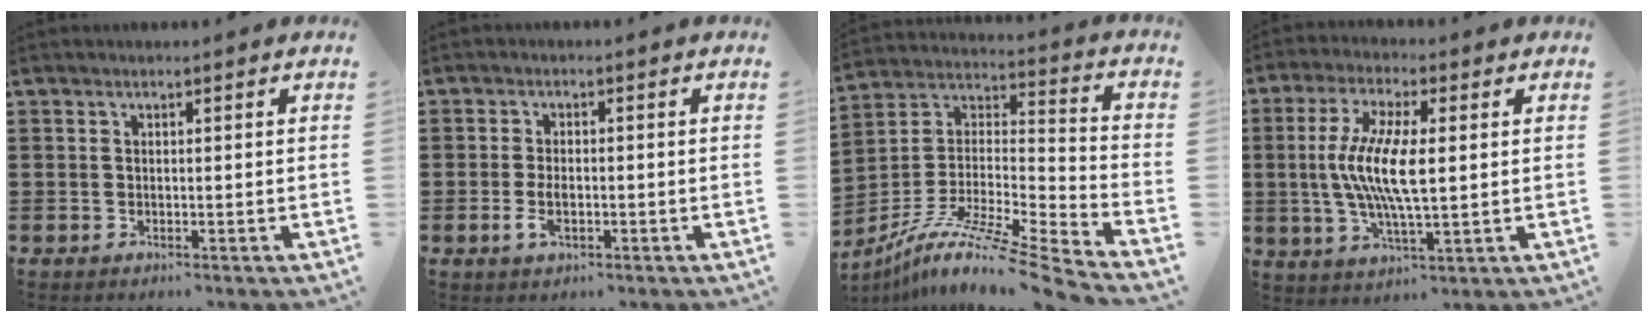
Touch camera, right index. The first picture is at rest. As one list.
[{"total": 3.0, "force": [-0.9, 1.5, 2.5], "torque": [-0.061, -0.005, -0.019]}, {"total": 10.2, "force": [-8.1, -0.1, 6.2], "torque": [-0.115, -0.007, -0.160]}, {"total": 9.4, "force": [0.3, 2.7, 9.0], "torque": [-0.184, -0.003, 0.002]}]